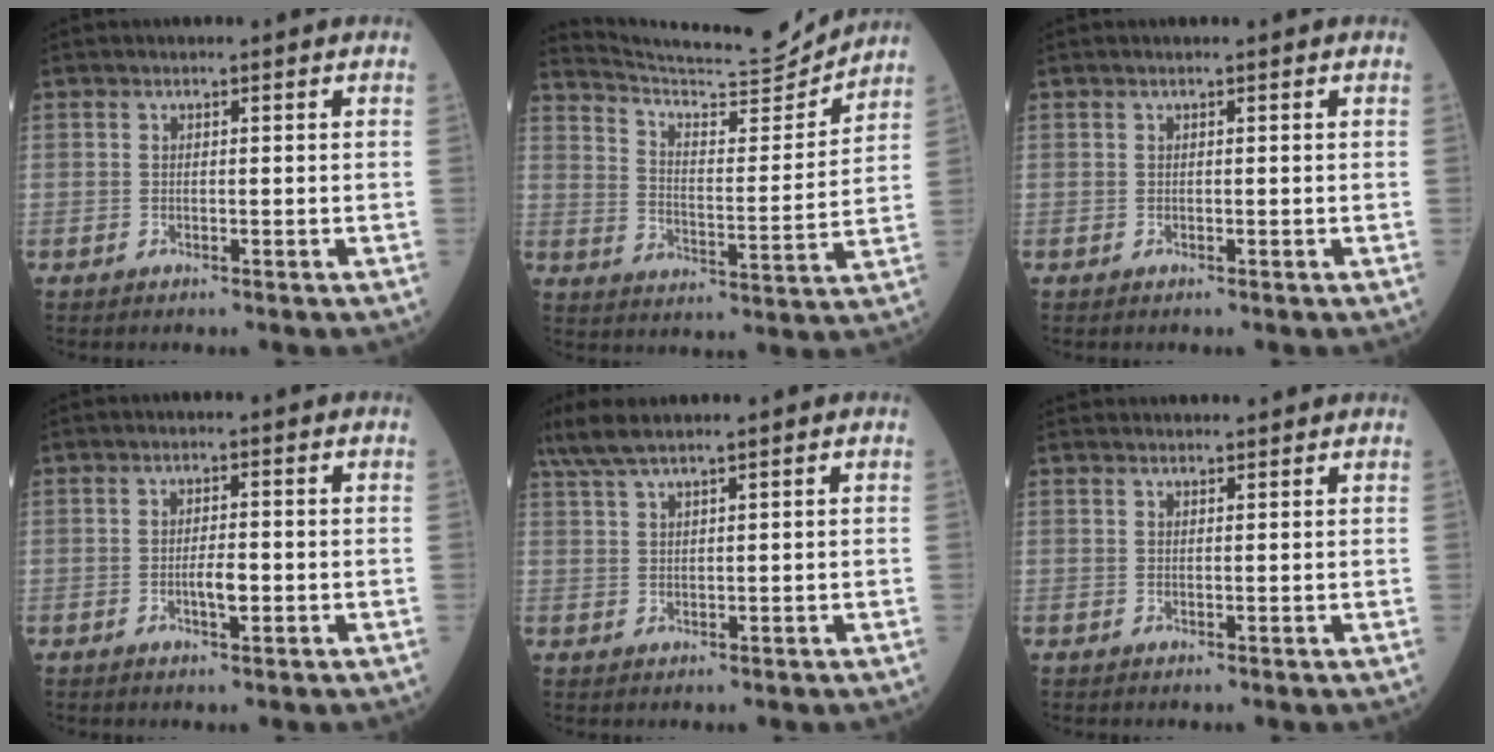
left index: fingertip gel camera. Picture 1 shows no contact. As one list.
[{"total": 14.1, "force": [13.9, -0.9, 2.3], "torque": [-0.049, -0.038, 0.210]}, {"total": 0.0}, {"total": 2.5, "force": [-1.1, 0.5, 2.2], "torque": [-0.041, -0.005, -0.018]}, {"total": 5.5, "force": [4.4, -0.3, 3.3], "torque": [-0.073, 0.022, 0.089]}, {"total": 5.1, "force": [5.0, 0.5, 1.1], "torque": [-0.011, 0.029, 0.058]}]